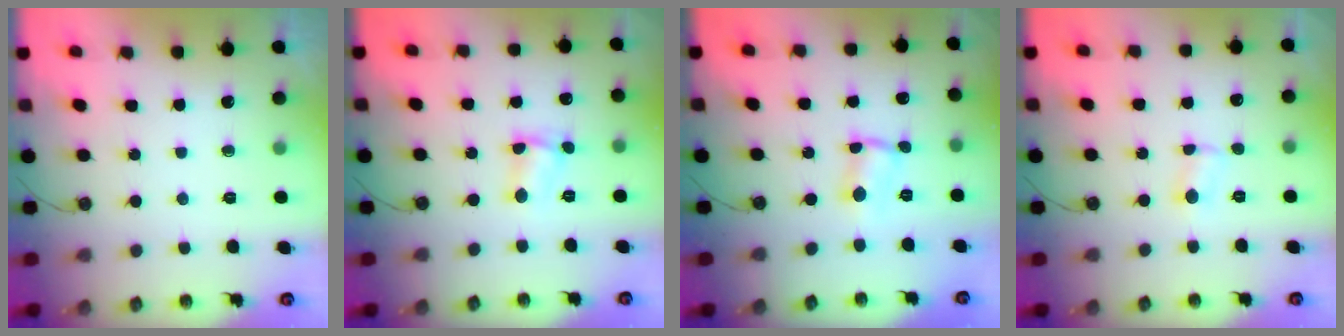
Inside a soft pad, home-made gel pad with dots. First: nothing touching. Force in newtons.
{"total": 3.2, "press": 3.1, "slide": 0.4}
{"total": 2.9, "press": 1.3, "slide": 2.6}
{"total": 4.6, "press": 3.2, "slide": 3.4}